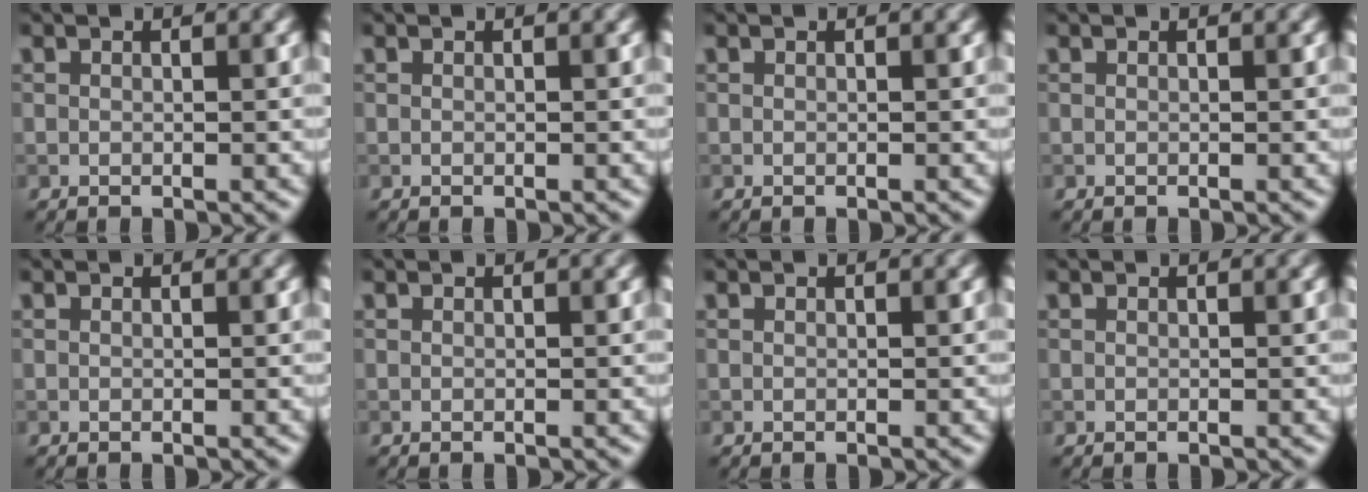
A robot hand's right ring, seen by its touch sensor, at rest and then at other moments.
{"total": 0.0}
{"total": 0.0}
{"total": 0.0}
{"total": 0.0}
{"total": 0.0}
{"total": 0.0}
{"total": 0.0}